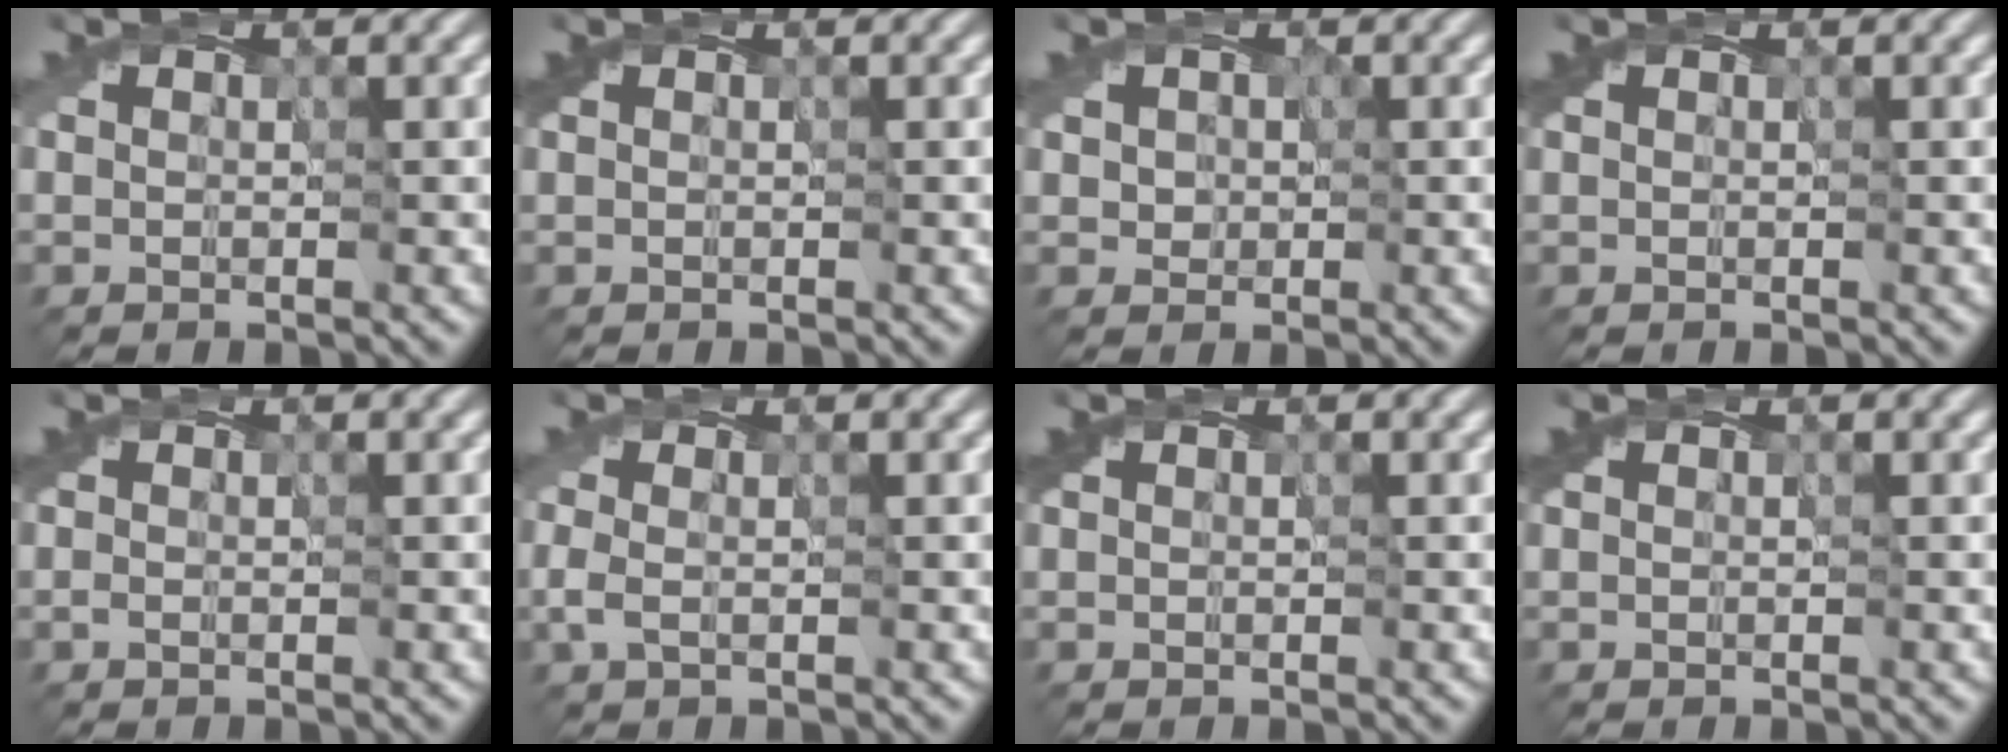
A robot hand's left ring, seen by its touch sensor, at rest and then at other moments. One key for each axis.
{"total": 0.0}
{"total": 1.4, "fx": 0.3, "fy": 1.3, "fz": 0.3, "tx": 0.005, "ty": 0.004, "tz": 0.001}
{"total": 0.0}
{"total": 0.0}
{"total": 1.2, "fx": -0.3, "fy": 0.5, "fz": 1.0, "tx": -0.031, "ty": 0.002, "tz": -0.011}
{"total": 0.0}
{"total": 0.0}